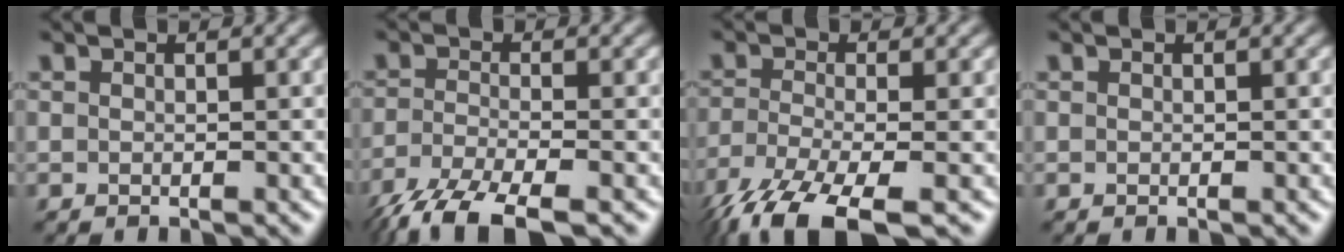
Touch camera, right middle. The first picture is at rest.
{"total": 7.5, "force": [-5.5, 2.0, 4.7], "torque": [-0.103, -0.022, -0.110]}
{"total": 8.3, "force": [-5.7, 2.4, 5.5], "torque": [-0.121, -0.022, -0.111]}
{"total": 0.0}